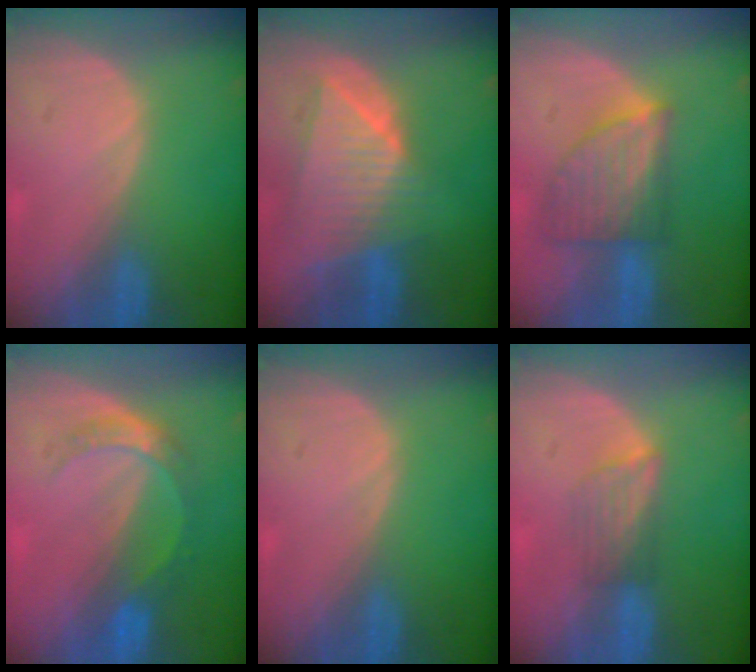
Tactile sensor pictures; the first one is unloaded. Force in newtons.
{"total": 9.1, "press": 8.0, "slide": 4.3}
{"total": 7.2, "press": 6.6, "slide": 2.8}
{"total": 5.3, "press": 4.8, "slide": 2.2}
{"total": 0.0}
{"total": 3.5, "press": 3.2, "slide": 1.4}